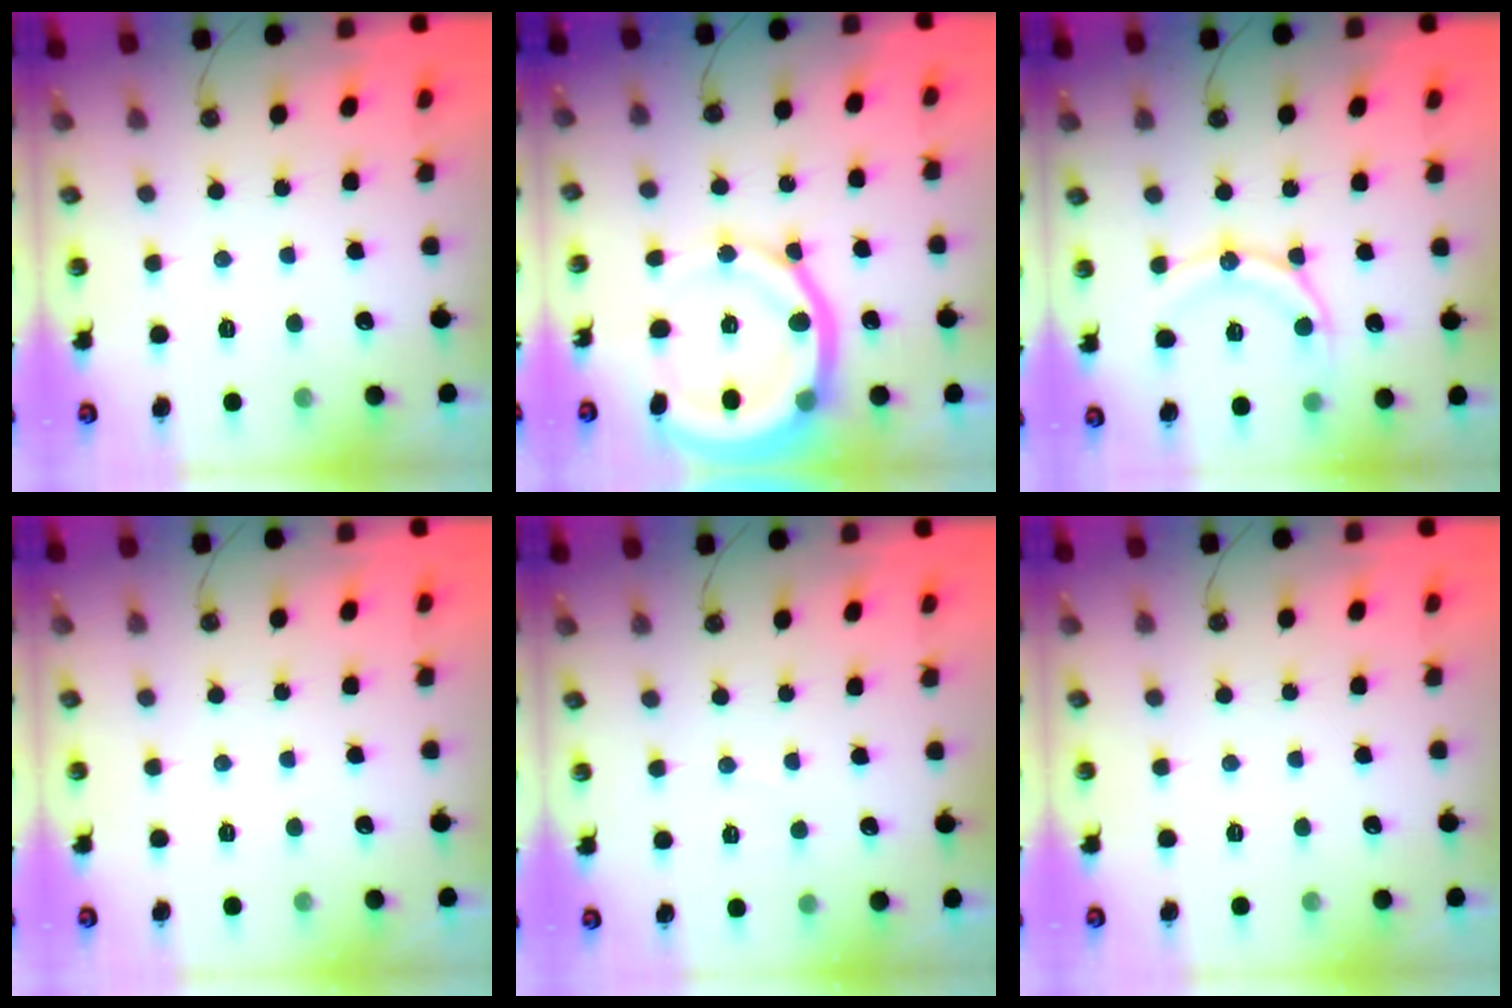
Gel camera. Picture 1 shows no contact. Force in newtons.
{"total": 17.2, "press": 17.1, "slide": 1.9}
{"total": 13.5, "press": 13.4, "slide": 1.5}
{"total": 0.0}
{"total": 2.3, "press": 2.3, "slide": 0.2}
{"total": 0.0}